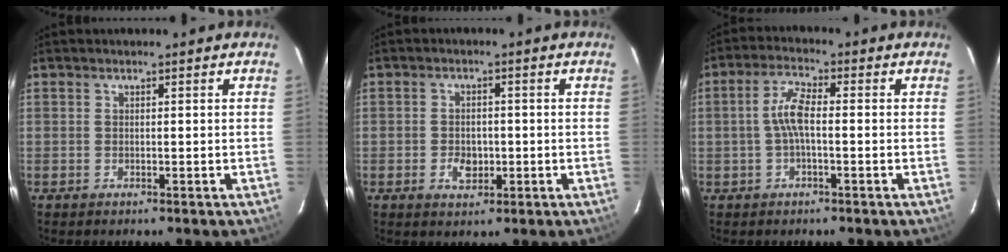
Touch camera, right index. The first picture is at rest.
{"total": 4.2, "force": [-1.2, 3.0, 2.8], "torque": [-0.051, 0.002, -0.015]}
{"total": 5.0, "force": [-0.6, 1.4, 4.8], "torque": [-0.104, 0.014, -0.013]}